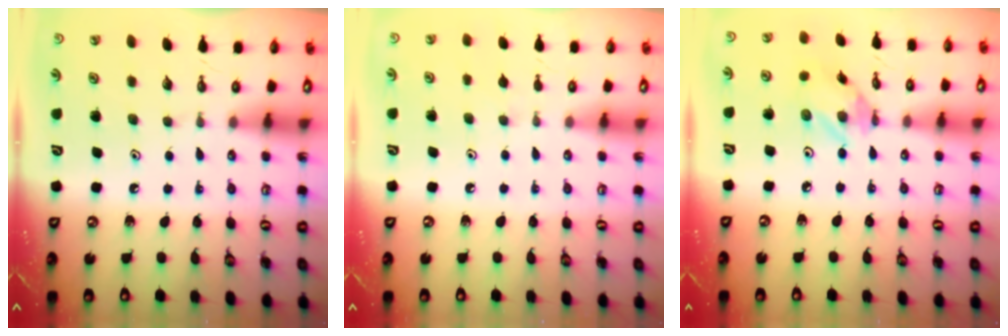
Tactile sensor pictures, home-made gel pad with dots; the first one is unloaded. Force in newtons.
{"total": 3.0, "press": 3.0, "slide": 0.7}
{"total": 5.8, "press": 5.8, "slide": 0.3}